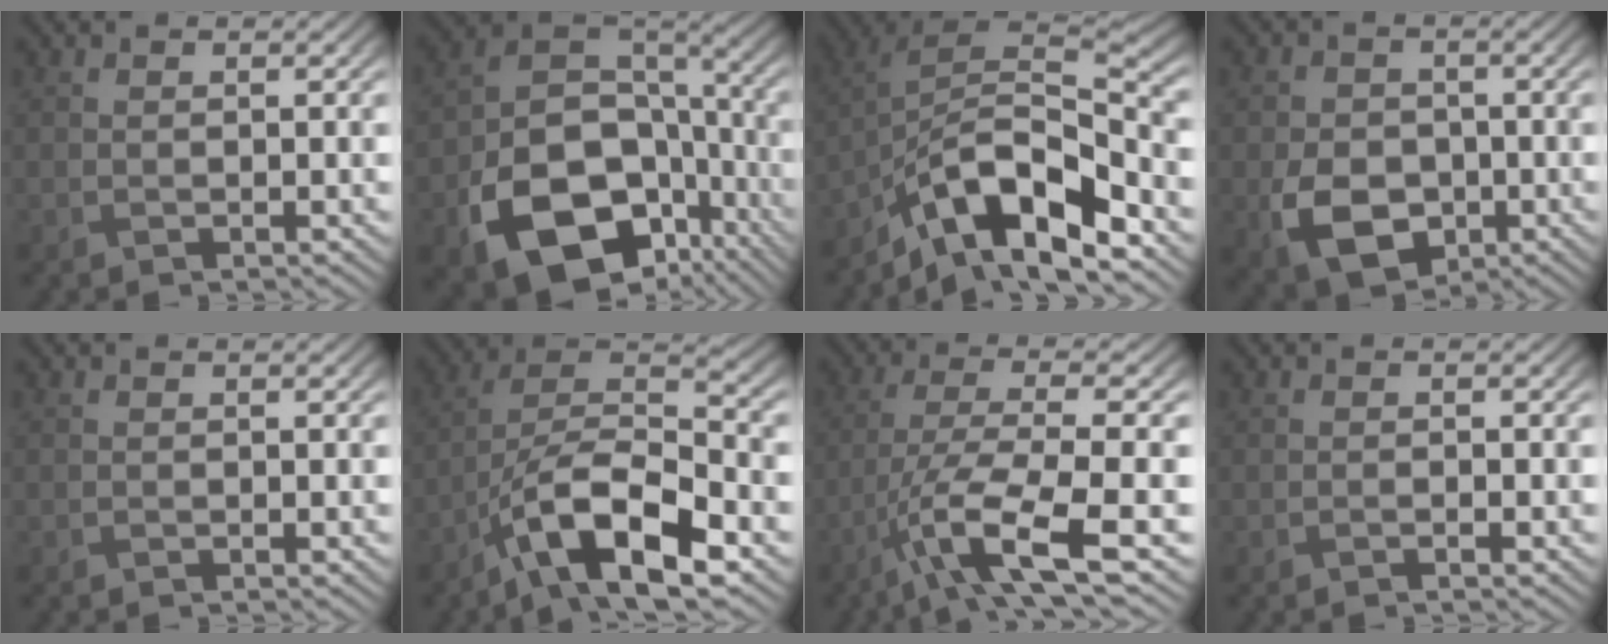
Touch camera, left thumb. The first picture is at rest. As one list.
[{"total": 16.9, "force": [-7.7, 11.3, 9.9], "torque": [-0.190, -0.050, -0.121]}, {"total": 12.1, "force": [-7.7, 4.2, 8.4], "torque": [-0.148, 0.005, -0.150]}, {"total": 7.3, "force": [-2.3, 5.4, 4.3], "torque": [-0.090, -0.015, -0.045]}, {"total": 0.0}, {"total": 12.4, "force": [-6.9, 4.2, 9.5], "torque": [-0.174, 0.004, -0.136]}, {"total": 10.2, "force": [-4.7, 2.3, 8.7], "torque": [-0.164, -0.004, -0.090]}, {"total": 0.6, "force": [-0.4, 0.0, 0.4], "torque": [-0.008, 0.001, -0.007]}]